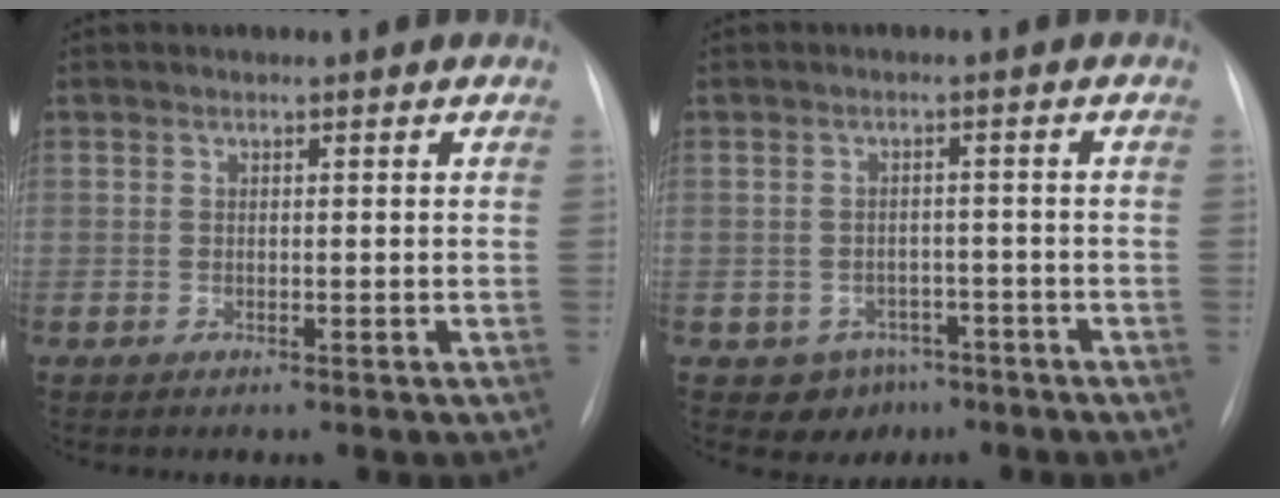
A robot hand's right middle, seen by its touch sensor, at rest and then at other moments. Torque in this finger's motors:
{"motor_torque": [0.20, -0.21, 0.02, 0.00]}